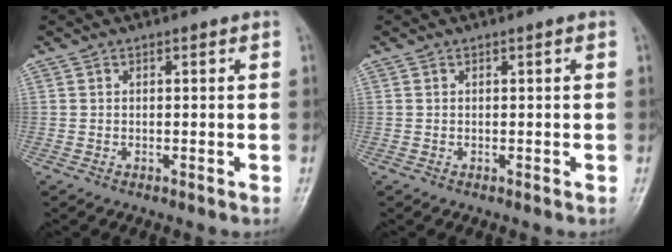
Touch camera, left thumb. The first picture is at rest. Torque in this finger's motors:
{"motor_torque": [0.01, 0.01, -0.07, -0.08, 0.00]}